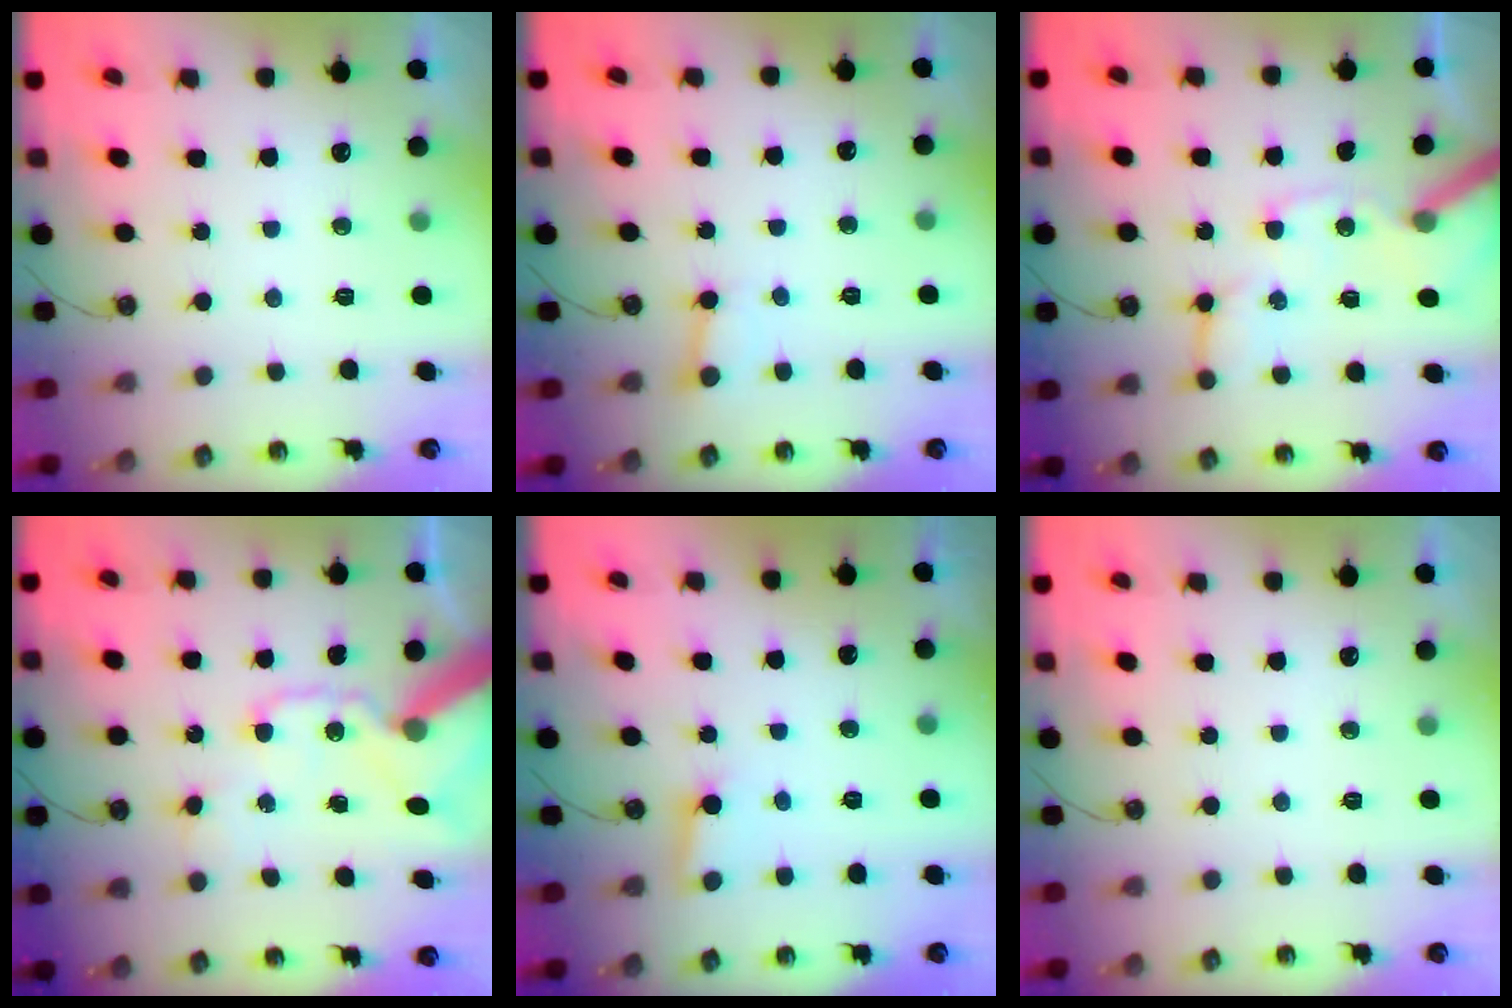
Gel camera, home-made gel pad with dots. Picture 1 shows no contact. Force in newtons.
{"total": 2.7, "press": 2.7, "slide": 0.3}
{"total": 13.6, "press": 13.5, "slide": 1.8}
{"total": 17.7, "press": 17.5, "slide": 2.6}
{"total": 2.6, "press": 2.6, "slide": 0.3}
{"total": 0.0}